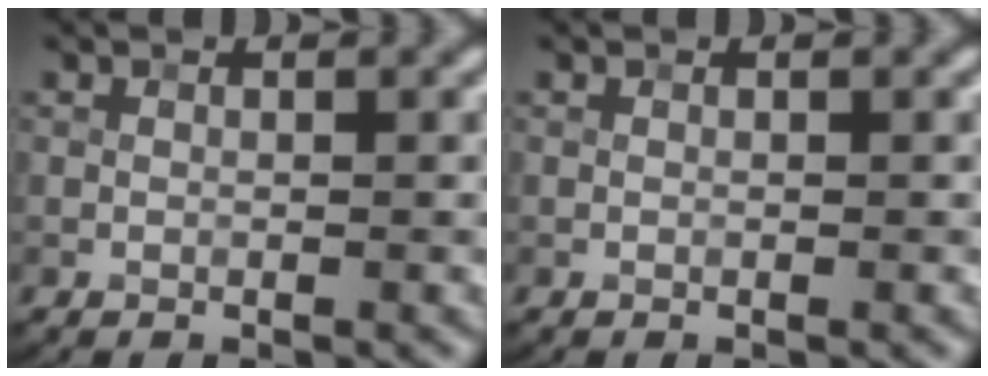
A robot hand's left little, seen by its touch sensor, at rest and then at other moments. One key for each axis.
{"total": 0.0}